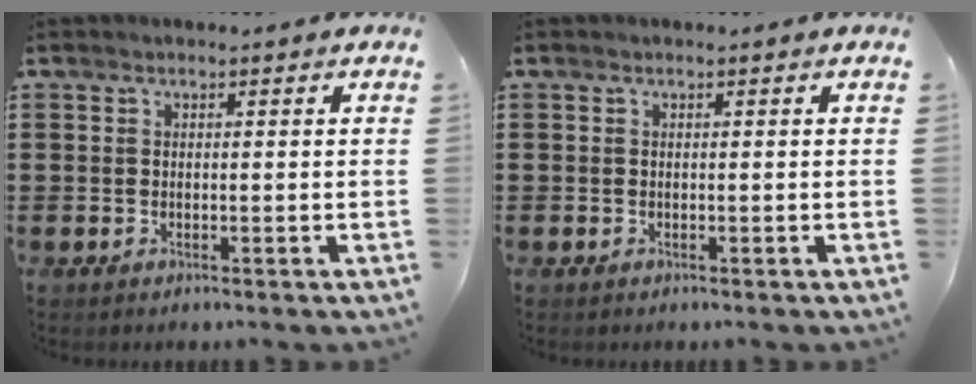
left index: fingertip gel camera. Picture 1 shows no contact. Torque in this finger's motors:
{"motor_torque": [-1.11, 1.03, -1.05, -0.21]}